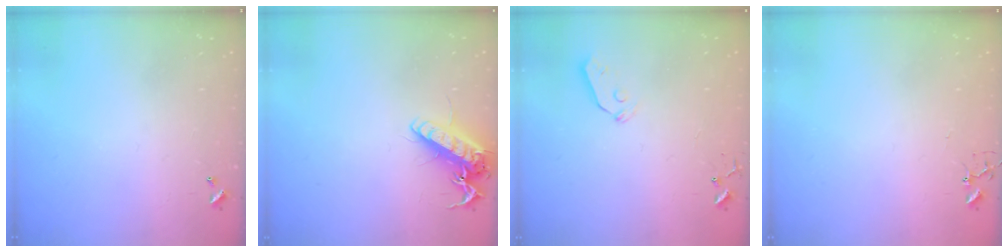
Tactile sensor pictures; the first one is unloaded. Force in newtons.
{"total": 13.8, "press": 13.7, "slide": 1.9}
{"total": 3.8, "press": 3.8, "slide": 0.3}
{"total": 3.9, "press": 3.9, "slide": 0.3}